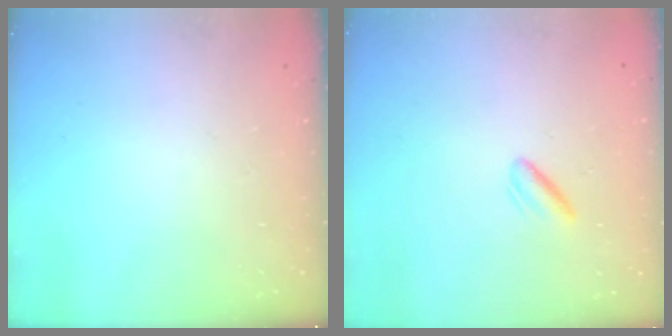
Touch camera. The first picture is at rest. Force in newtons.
{"total": 3.0, "press": 2.7, "slide": 1.3}